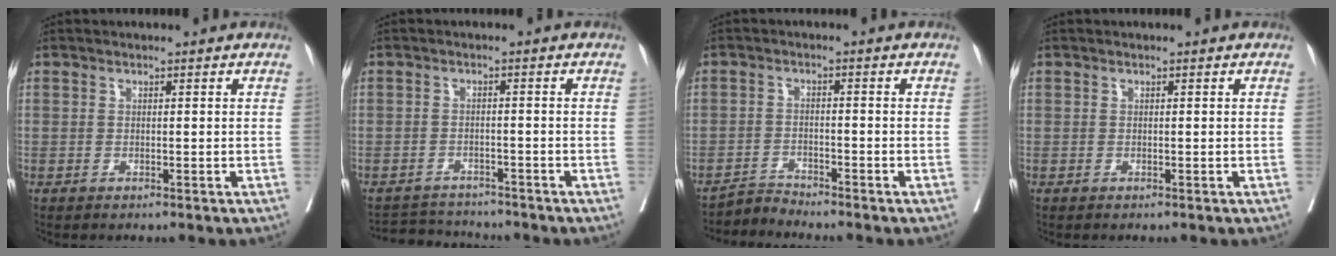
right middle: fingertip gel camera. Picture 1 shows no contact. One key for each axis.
{"total": 5.1, "fx": -5.1, "fy": 0.7, "fz": -0.3, "tx": 0.005, "ty": 0.004, "tz": -0.081}
{"total": 2.7, "fx": -2.4, "fy": -0.5, "fz": -1.1, "tx": 0.030, "ty": -0.011, "tz": -0.041}
{"total": 0.0}